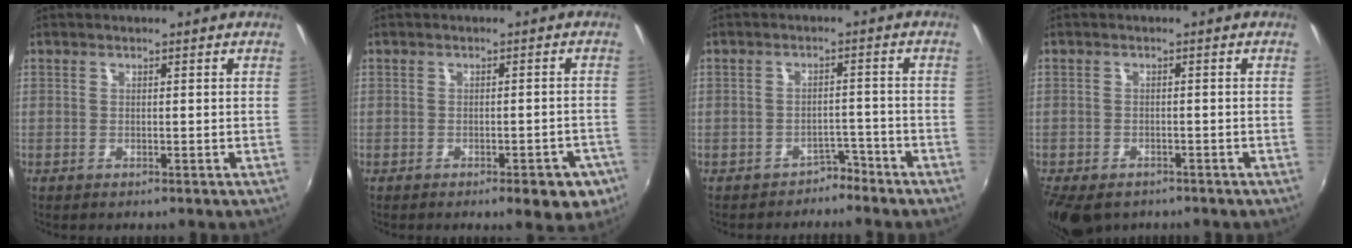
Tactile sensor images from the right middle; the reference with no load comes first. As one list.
[{"total": 6.1, "force": [-3.6, 2.7, 4.1], "torque": [-0.057, 0.001, -0.035]}, {"total": 3.4, "force": [-2.9, 1.7, 0.2], "torque": [-0.003, 0.016, -0.038]}, {"total": 8.8, "force": [-6.2, 4.6, 4.2], "torque": [-0.106, -0.031, -0.103]}]